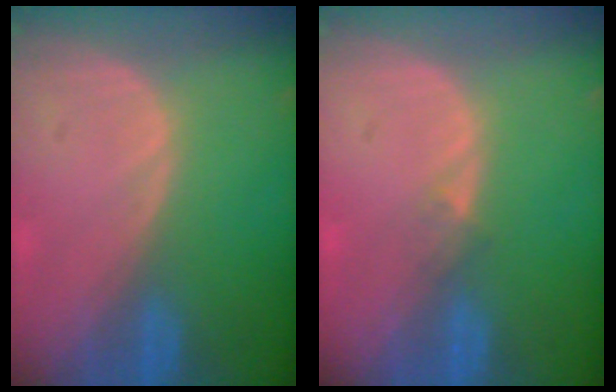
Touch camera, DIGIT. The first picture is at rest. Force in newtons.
{"total": 1.2, "press": 0.9, "slide": 0.9}